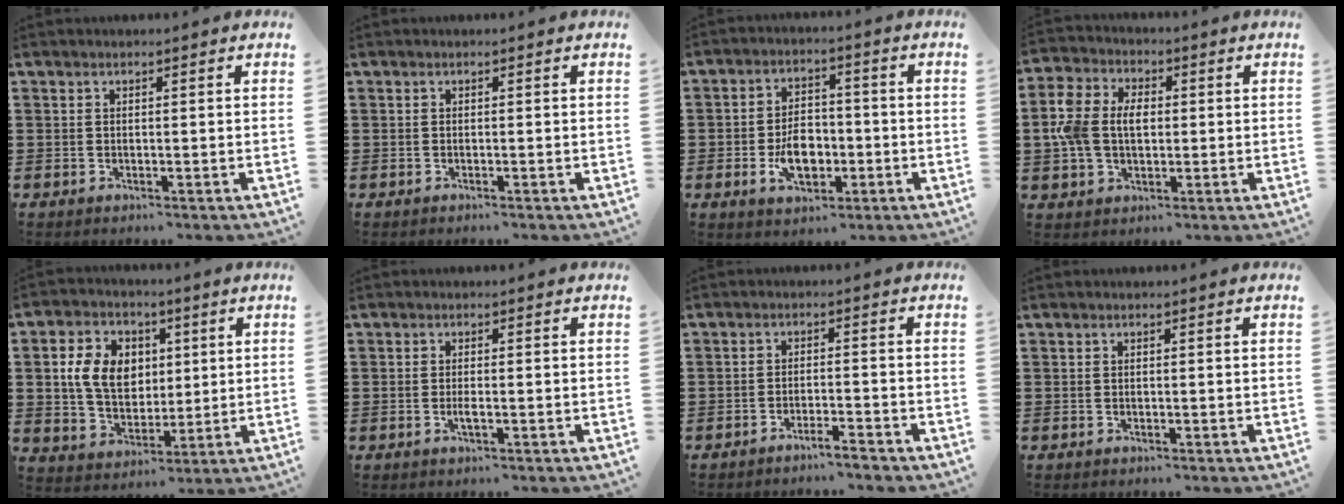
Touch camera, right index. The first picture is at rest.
{"total": 0.0}
{"total": 6.7, "force": [-1.8, 4.2, 5.0], "torque": [-0.086, -0.001, -0.035]}
{"total": 7.0, "force": [-0.1, 5.1, 4.8], "torque": [-0.135, 0.003, -0.012]}
{"total": 8.7, "force": [1.6, 6.8, 5.1], "torque": [-0.120, 0.012, 0.022]}
{"total": 1.6, "force": [-0.5, 0.3, 1.5], "torque": [-0.035, -0.004, -0.011]}
{"total": 2.5, "force": [-2.4, -0.3, 0.7], "torque": [-0.015, -0.001, -0.049]}
{"total": 0.0}